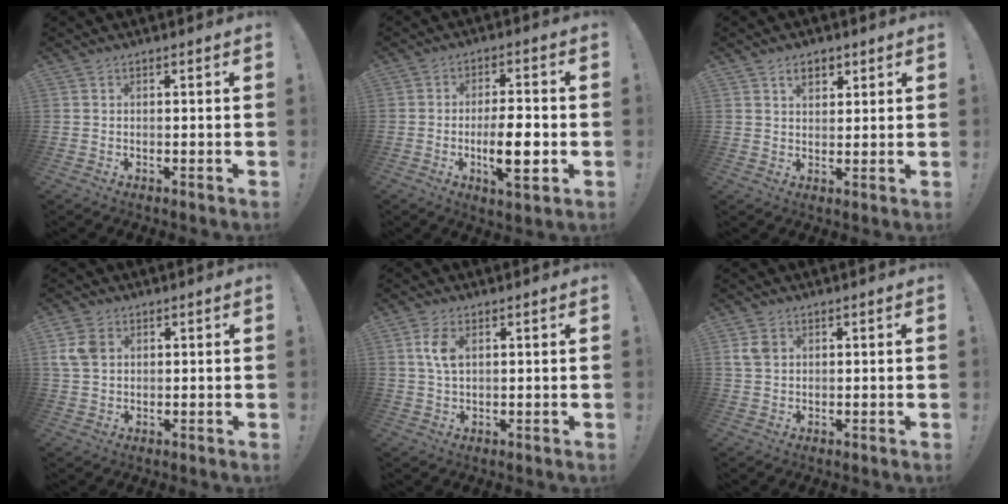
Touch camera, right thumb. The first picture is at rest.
{"total": 11.2, "force": [-2.8, 2.8, 10.4], "torque": [-0.171, -0.002, -0.052]}
{"total": 4.6, "force": [2.6, 3.0, 2.4], "torque": [-0.028, -0.007, 0.043]}
{"total": 6.5, "force": [2.0, 4.8, 4.0], "torque": [-0.082, 0.003, 0.039]}
{"total": 5.8, "force": [1.7, 3.2, 4.5], "torque": [-0.088, -0.005, 0.025]}
{"total": 3.9, "force": [1.4, 2.9, 2.3], "torque": [-0.037, 0.002, 0.027]}